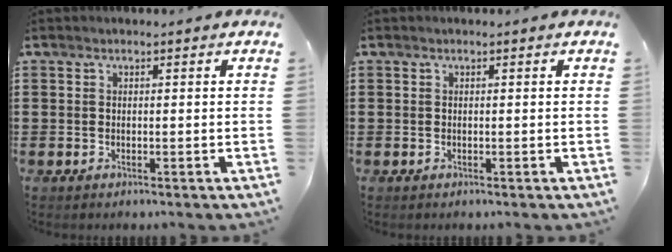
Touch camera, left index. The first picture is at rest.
{"total": 0.0}